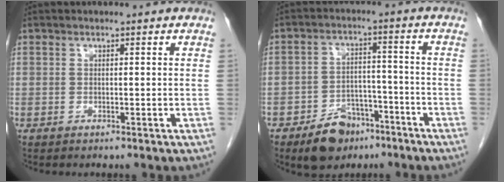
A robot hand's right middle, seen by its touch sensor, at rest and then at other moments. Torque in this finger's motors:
{"motor_torque": [1.01, -1.13, 0.46, 0.07]}